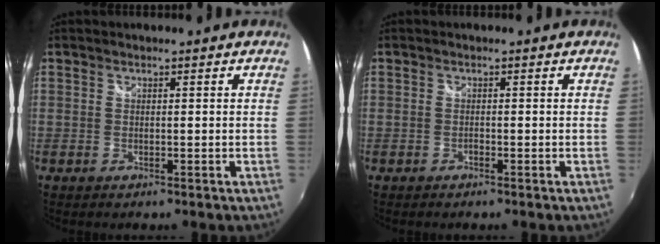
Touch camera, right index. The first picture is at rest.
{"total": 0.6, "force": [-0.5, 0.2, 0.2], "torque": [-0.004, -0.001, -0.010]}